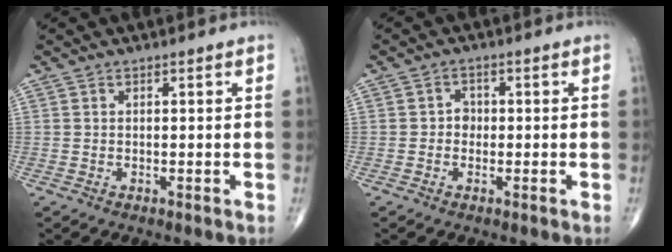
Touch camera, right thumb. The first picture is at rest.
{"total": 2.0, "force": [-0.2, 1.8, 0.9], "torque": [0.006, 0.008, -0.009]}